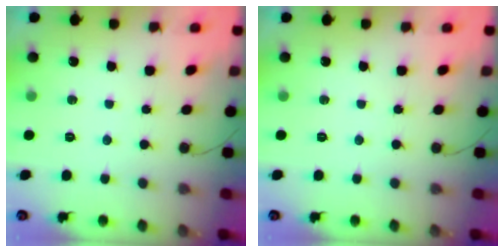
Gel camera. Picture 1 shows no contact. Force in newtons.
{"total": 0.0}